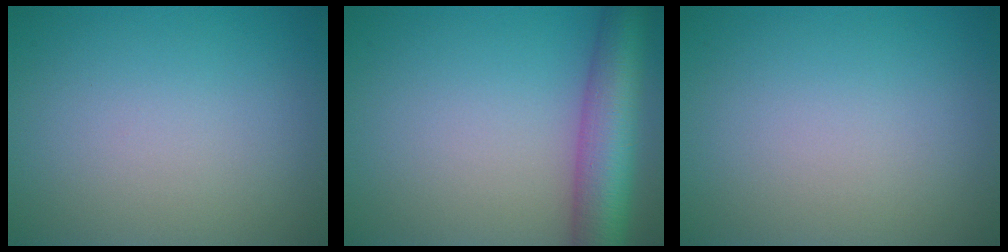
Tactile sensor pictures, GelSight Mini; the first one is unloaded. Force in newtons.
{"total": 7.9, "press": 7.9, "slide": 0.4}
{"total": 0.0}